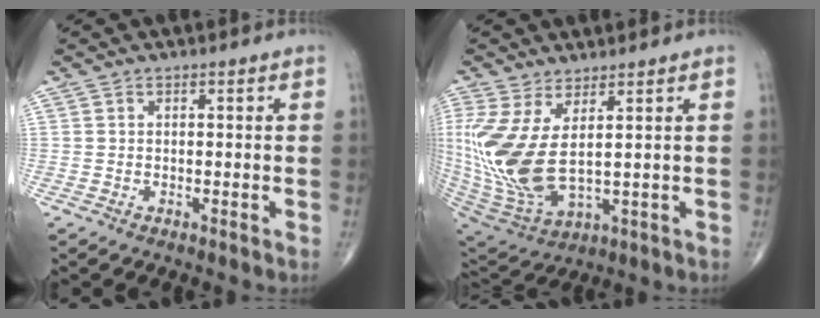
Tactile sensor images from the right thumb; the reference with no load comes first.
{"total": 16.6, "force": [2.6, 7.2, 14.8], "torque": [-0.349, -0.033, 0.071]}